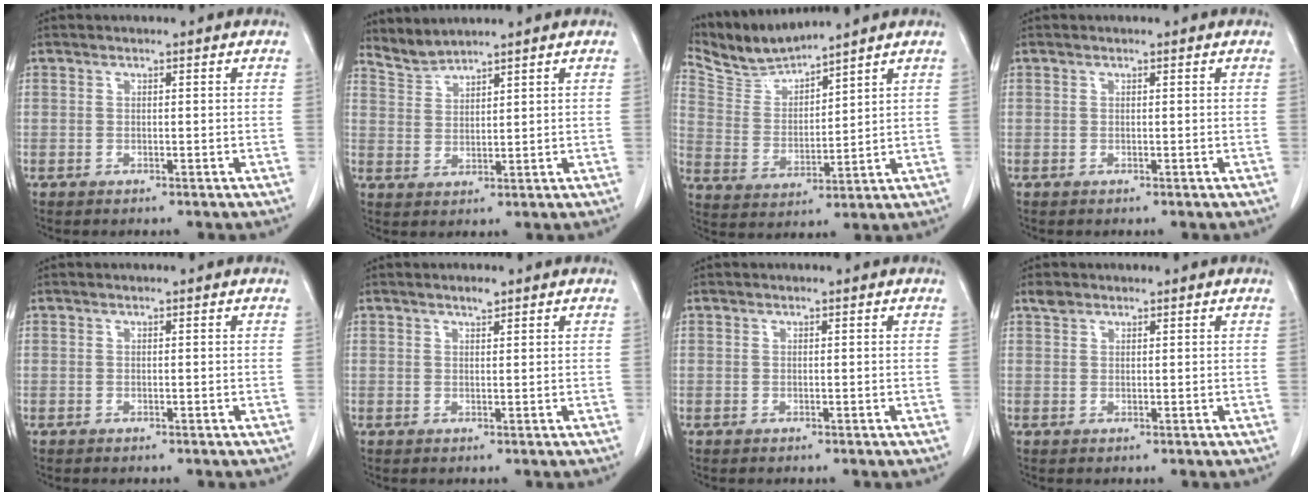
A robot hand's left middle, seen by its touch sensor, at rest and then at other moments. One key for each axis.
{"total": 3.3, "fx": 3.2, "fy": -0.4, "fz": -0.5, "tx": 0.005, "ty": 0.000, "tz": 0.072}
{"total": 7.3, "fx": 7.2, "fy": -0.4, "fz": 0.5, "tx": -0.030, "ty": 0.000, "tz": 0.160}
{"total": 0.0}
{"total": 0.0}
{"total": 1.1, "fx": 0.9, "fy": 0.2, "fz": 0.5, "tx": -0.016, "ty": -0.002, "tz": 0.017}
{"total": 0.0}
{"total": 1.4, "fx": 1.1, "fy": 0.8, "fz": 0.3, "tx": -0.011, "ty": 0.008, "tz": 0.022}